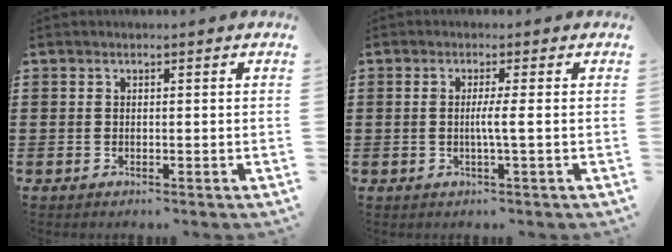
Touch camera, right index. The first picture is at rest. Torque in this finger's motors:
{"motor_torque": [0.74, 0.04, 0.12, 0.08]}